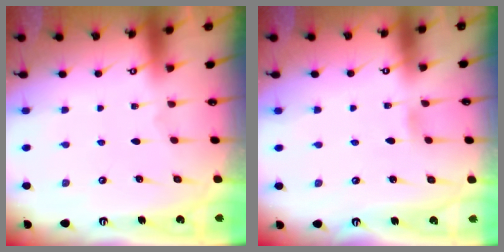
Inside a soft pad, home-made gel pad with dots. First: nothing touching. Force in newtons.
{"total": 2.5, "press": 2.5, "slide": 0.3}